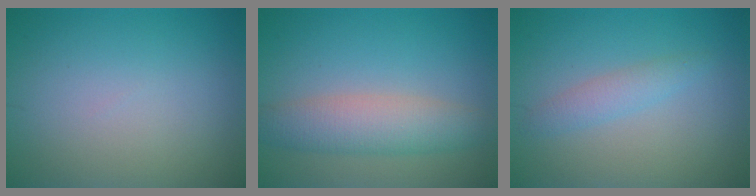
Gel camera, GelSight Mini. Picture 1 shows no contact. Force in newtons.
{"total": 4.6, "press": 4.6, "slide": 0.1}
{"total": 1.8, "press": 1.8, "slide": 0.1}